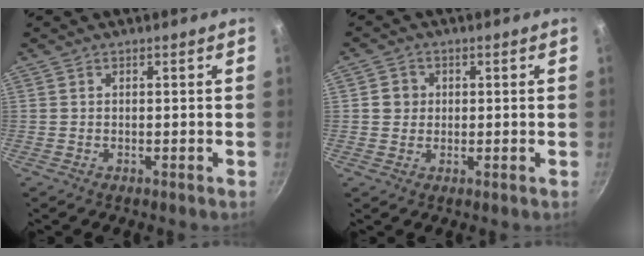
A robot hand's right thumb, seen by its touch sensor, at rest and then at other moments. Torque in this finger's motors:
{"motor_torque": [-0.55, 0.38, 0.09, -0.59, -0.06]}